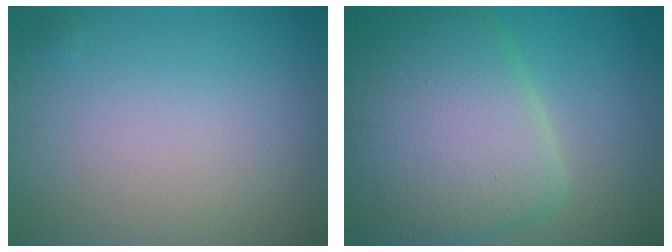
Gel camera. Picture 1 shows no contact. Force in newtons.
{"total": 9.7, "press": 9.7, "slide": 0.9}